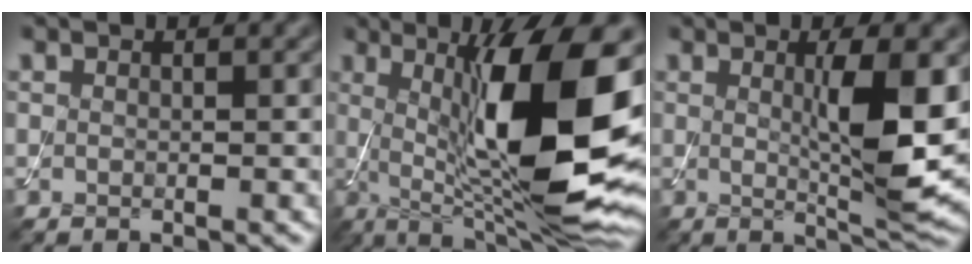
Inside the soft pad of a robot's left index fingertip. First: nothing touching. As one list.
[{"total": 14.9, "force": [1.4, 4.1, 14.2], "torque": [-0.216, -0.005, 0.024]}, {"total": 7.1, "force": [0.7, 1.4, 6.9], "torque": [-0.106, -0.012, 0.016]}]